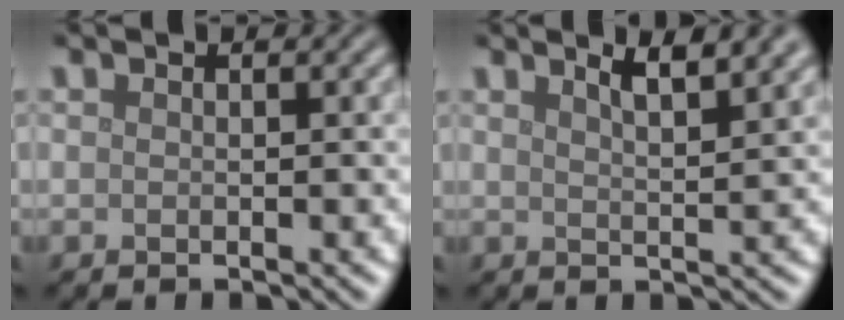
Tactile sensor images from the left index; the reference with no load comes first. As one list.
[{"total": 3.9, "force": [2.6, 1.0, 2.7], "torque": [-0.025, 0.019, 0.025]}]